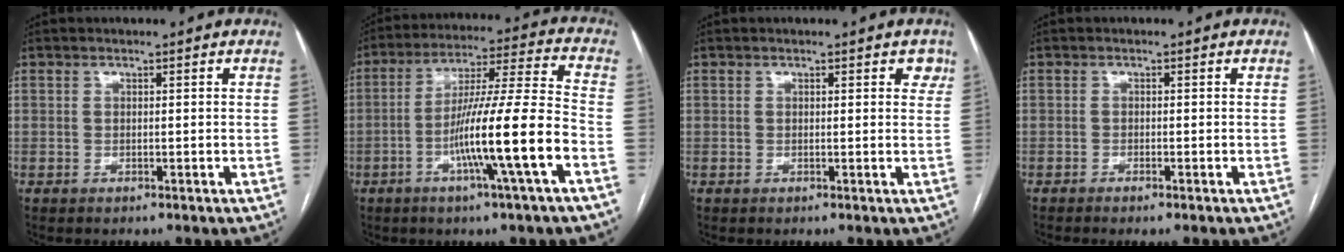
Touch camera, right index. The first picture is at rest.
{"total": 15.2, "force": [-5.4, -1.3, 14.2], "torque": [-0.247, -0.002, -0.096]}
{"total": 2.2, "force": [1.1, 1.2, 1.5], "torque": [-0.008, 0.006, 0.007]}
{"total": 1.5, "force": [-1.2, 0.1, 0.9], "torque": [-0.015, -0.002, -0.016]}